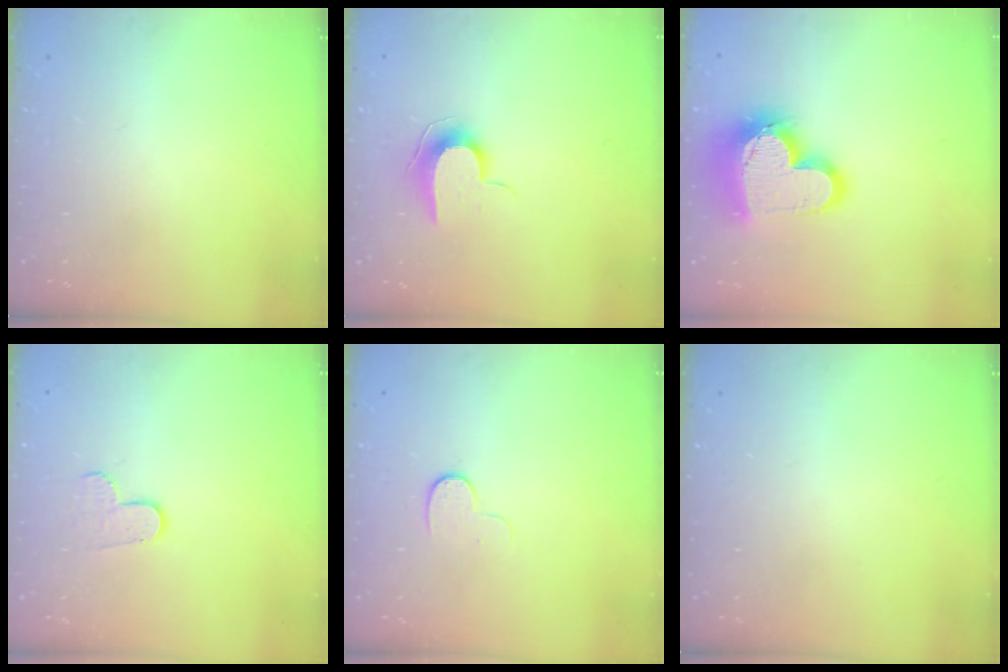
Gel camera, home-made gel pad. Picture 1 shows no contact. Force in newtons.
{"total": 8.3, "press": 8.2, "slide": 0.8}
{"total": 19.7, "press": 19.7, "slide": 1.3}
{"total": 6.6, "press": 6.6, "slide": 0.6}
{"total": 4.9, "press": 4.8, "slide": 1.2}
{"total": 0.0}